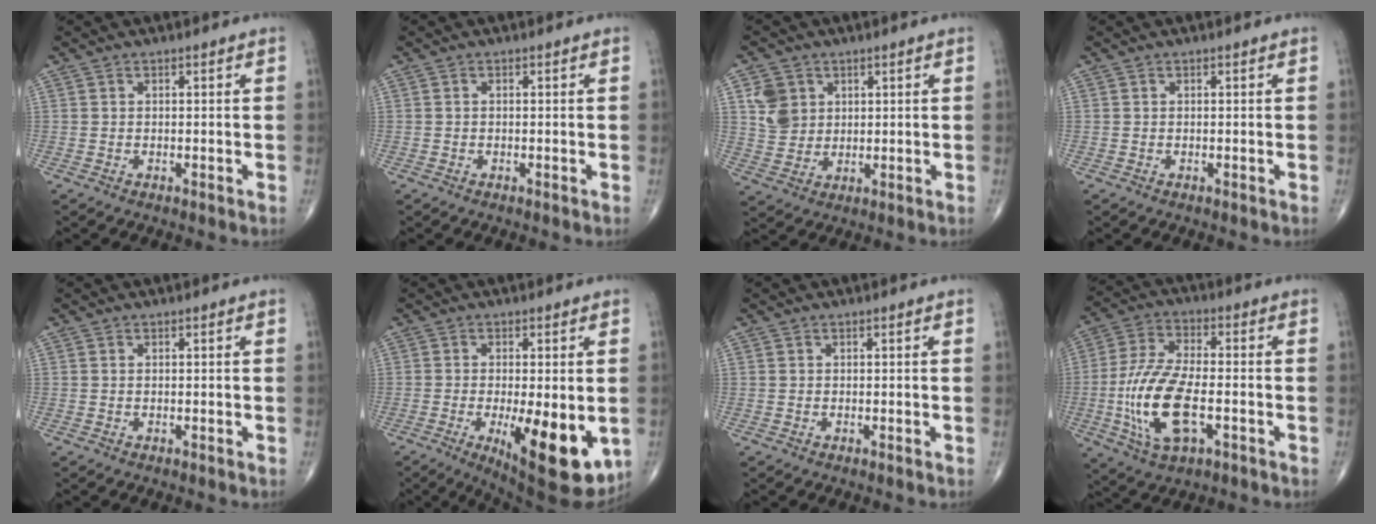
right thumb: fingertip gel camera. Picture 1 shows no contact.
{"total": 0.0}
{"total": 6.6, "force": [2.4, 5.5, 2.6], "torque": [-0.032, -0.009, 0.052]}
{"total": 0.0}
{"total": 0.0}
{"total": 15.3, "force": [-3.9, 5.1, 13.9], "torque": [-0.170, -0.023, -0.042]}
{"total": 0.0}
{"total": 15.5, "force": [-3.5, 6.9, 13.4], "torque": [-0.277, 0.013, -0.062]}